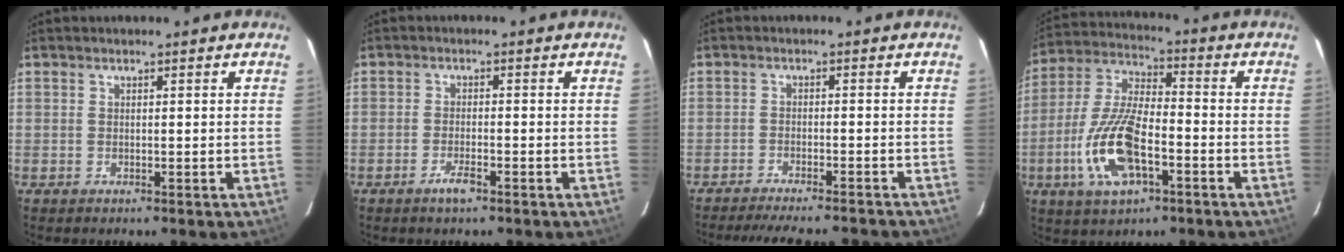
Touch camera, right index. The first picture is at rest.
{"total": 3.0, "force": [-2.0, 0.7, 2.1], "torque": [-0.049, -0.002, -0.039]}
{"total": 14.1, "force": [-12.7, 2.0, 5.6], "torque": [-0.115, -0.006, -0.177]}
{"total": 15.2, "force": [-5.3, 6.0, 12.9], "torque": [-0.281, -0.006, -0.100]}